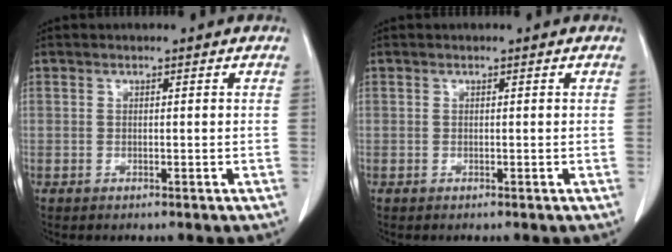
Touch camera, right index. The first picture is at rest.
{"total": 0.0}